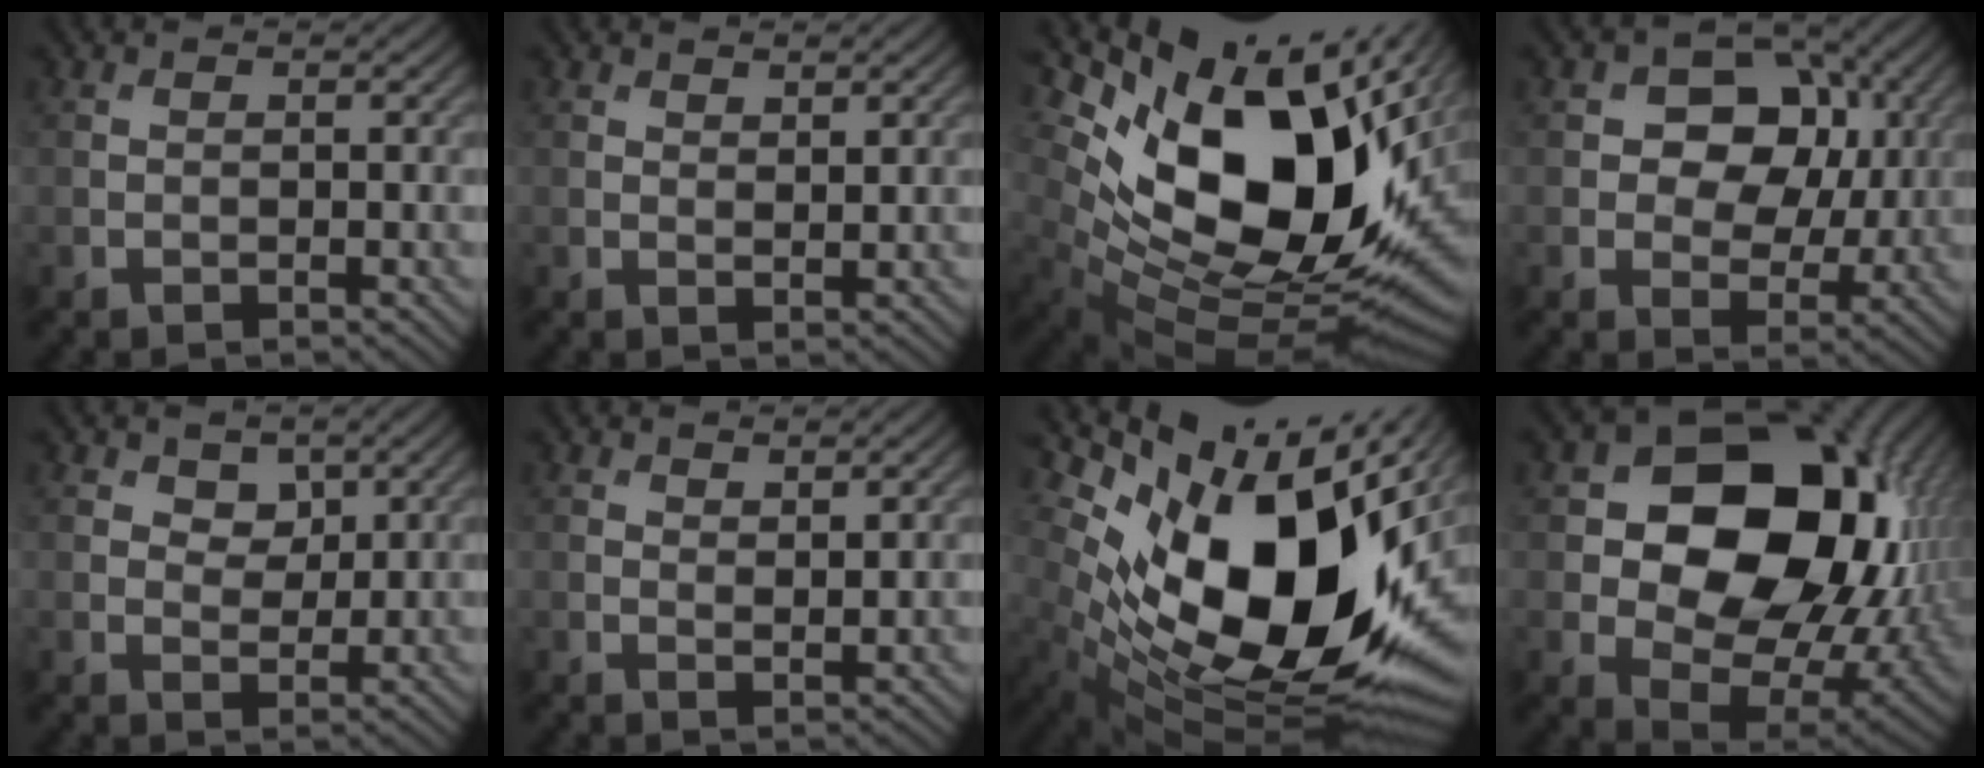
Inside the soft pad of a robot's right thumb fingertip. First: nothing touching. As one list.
[{"total": 1.3, "force": [1.1, 0.4, 0.6], "torque": [-0.015, -0.005, 0.022]}, {"total": 19.6, "force": [4.6, 10.9, 15.6], "torque": [-0.283, -0.026, 0.103]}, {"total": 9.3, "force": [1.9, 7.1, 5.8], "torque": [-0.085, 0.005, 0.014]}, {"total": 3.0, "force": [1.5, 2.1, 1.6], "torque": [-0.031, -0.008, 0.018]}, {"total": 1.6, "force": [1.3, 0.4, 0.8], "torque": [-0.017, -0.005, 0.028]}, {"total": 20.0, "force": [2.2, 10.8, 16.7], "torque": [-0.283, -0.040, 0.059]}, {"total": 18.0, "force": [3.1, 13.4, 11.7], "torque": [-0.180, -0.019, 0.073]}]